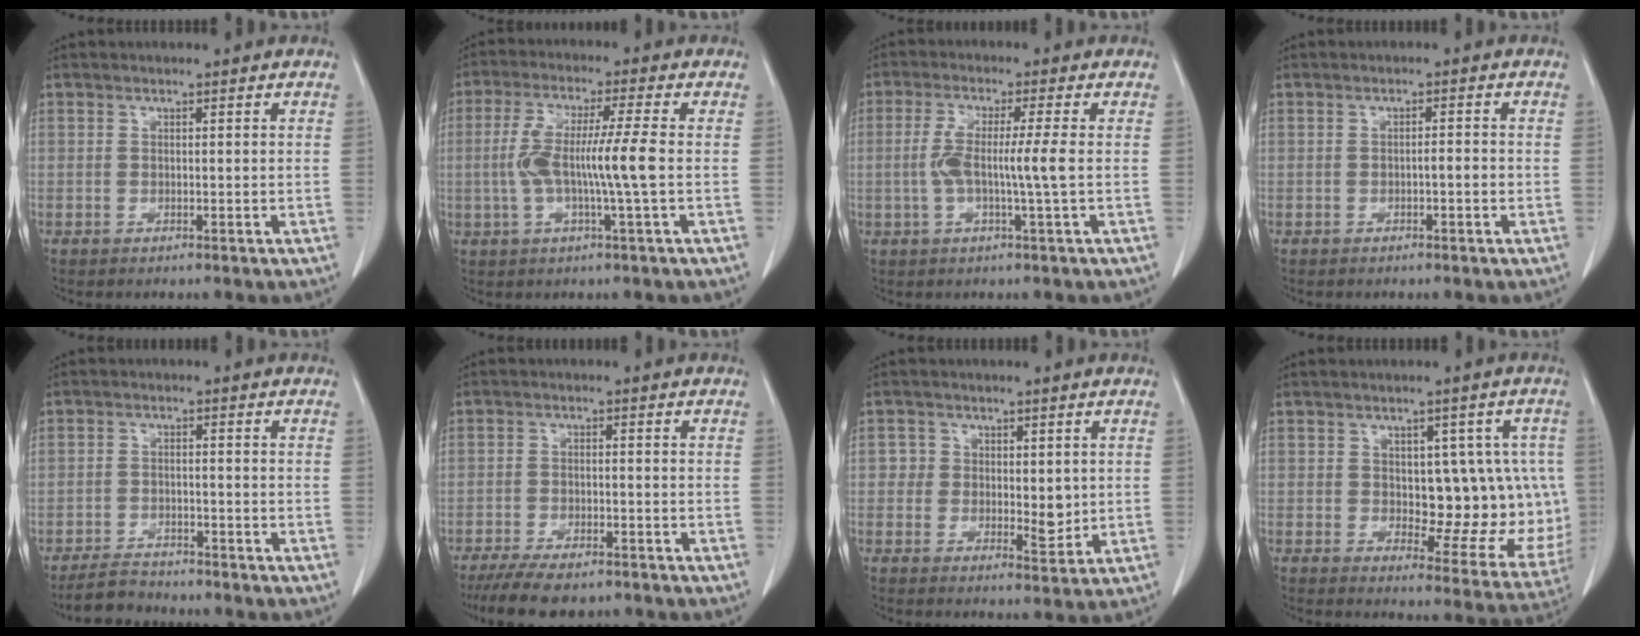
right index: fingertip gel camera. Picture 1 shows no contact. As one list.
[{"total": 8.8, "force": [-0.8, -0.3, 8.8], "torque": [-0.176, 0.010, -0.018]}, {"total": 6.2, "force": [-0.5, -0.5, 6.2], "torque": [-0.125, 0.003, -0.009]}, {"total": 1.4, "force": [-0.5, 0.2, 1.3], "torque": [-0.019, 0.003, -0.008]}, {"total": 4.4, "force": [-4.2, 1.3, 0.6], "torque": [-0.014, -0.008, -0.073]}, {"total": 9.8, "force": [-7.8, 3.1, 4.9], "torque": [-0.075, -0.009, -0.119]}, {"total": 4.8, "force": [0.5, 3.6, 3.0], "torque": [-0.026, -0.003, 0.010]}, {"total": 12.2, "force": [0.7, 6.3, 10.4], "torque": [-0.103, 0.012, 0.024]}]